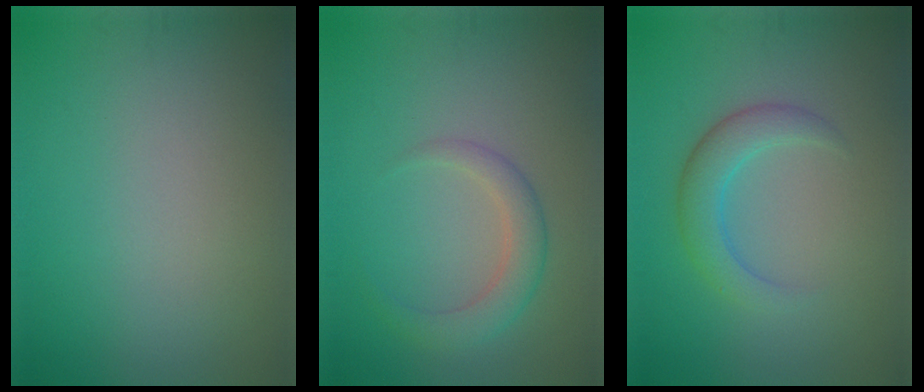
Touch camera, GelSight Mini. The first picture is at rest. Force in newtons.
{"total": 2.8, "press": 2.8, "slide": 0.2}
{"total": 3.0, "press": 3.0, "slide": 0.1}